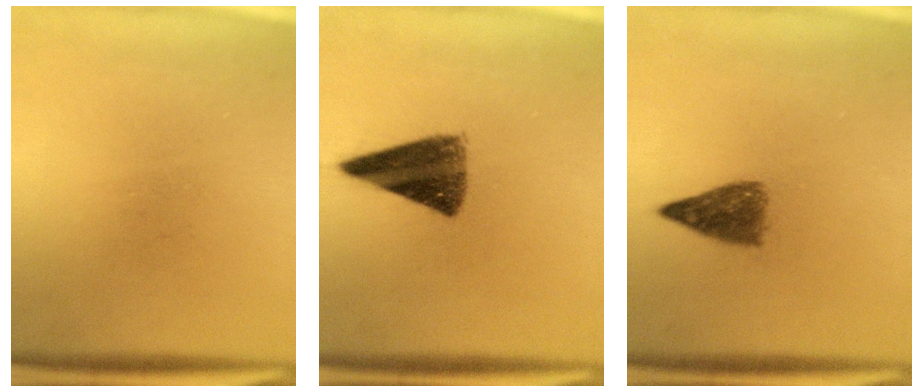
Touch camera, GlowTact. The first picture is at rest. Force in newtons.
{"total": 9.6}
{"total": 4.0}